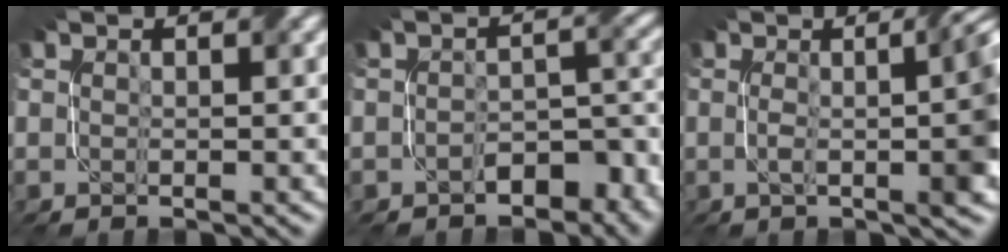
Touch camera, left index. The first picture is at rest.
{"total": 5.1, "force": [-3.0, 2.8, 3.0], "torque": [-0.032, 0.000, -0.046]}
{"total": 9.2, "force": [0.1, 3.5, 8.5], "torque": [-0.082, 0.018, -0.006]}